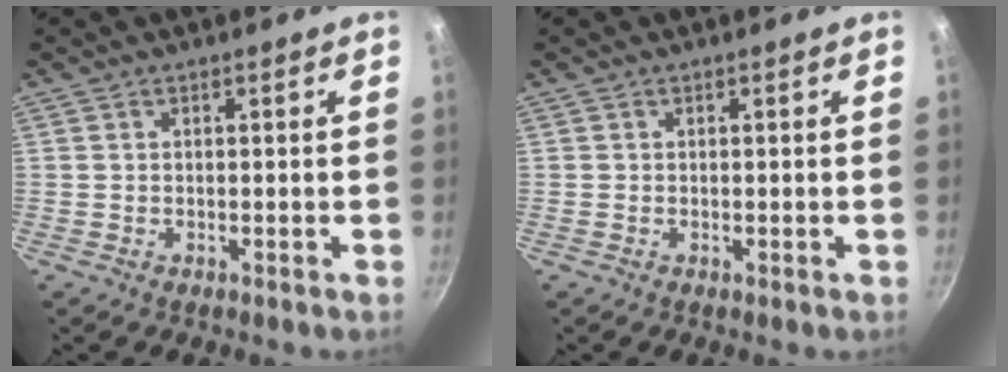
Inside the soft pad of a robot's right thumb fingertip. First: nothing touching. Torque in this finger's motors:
{"motor_torque": [1.29, 1.14, 0.01, 0.16, 0.00]}